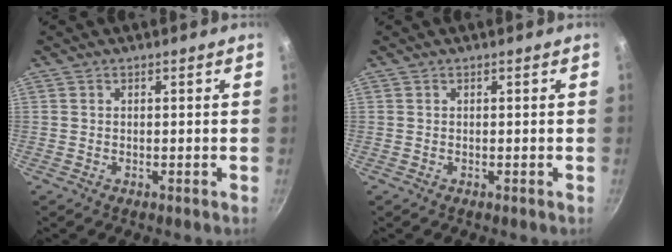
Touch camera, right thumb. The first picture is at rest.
{"total": 0.0}